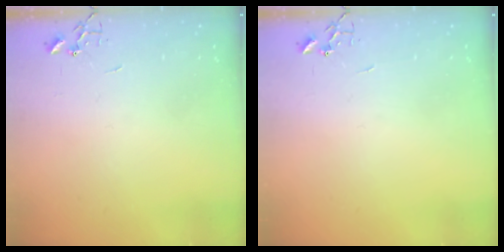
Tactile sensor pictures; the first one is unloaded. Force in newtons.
{"total": 0.0}